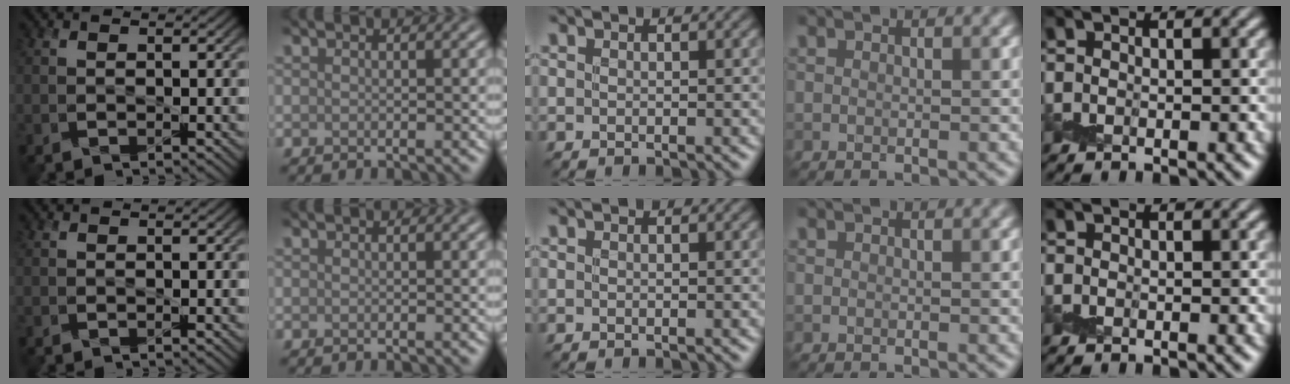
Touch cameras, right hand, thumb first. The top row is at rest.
{}